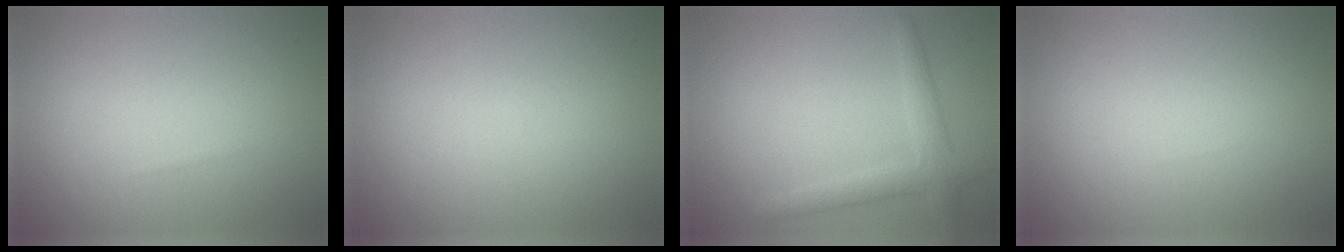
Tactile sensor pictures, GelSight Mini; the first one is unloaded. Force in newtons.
{"total": 0.0}
{"total": 2.7, "press": 2.7, "slide": 0.1}
{"total": 0.0}